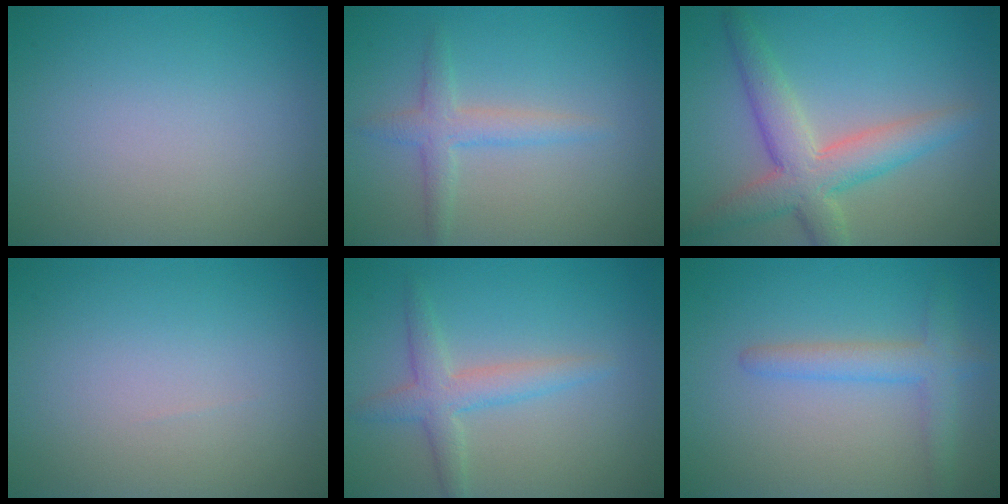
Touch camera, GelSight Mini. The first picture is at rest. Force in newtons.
{"total": 2.4, "press": 2.4, "slide": 0.2}
{"total": 5.6, "press": 5.6, "slide": 0.3}
{"total": 0.0}
{"total": 3.0, "press": 3.0, "slide": 0.1}
{"total": 2.8, "press": 2.8, "slide": 0.2}